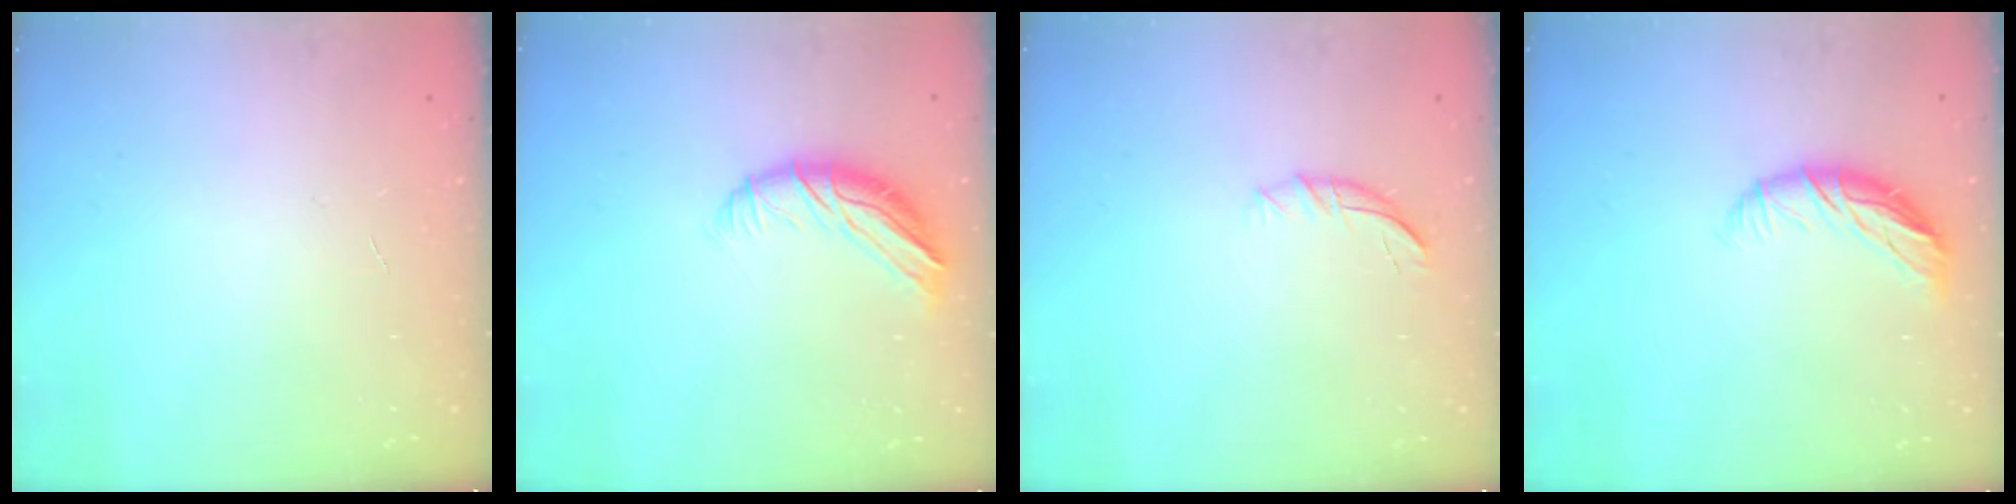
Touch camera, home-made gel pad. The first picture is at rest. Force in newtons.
{"total": 8.9, "press": 8.9, "slide": 1.2}
{"total": 7.2, "press": 7.1, "slide": 1.4}
{"total": 9.0, "press": 8.9, "slide": 1.1}